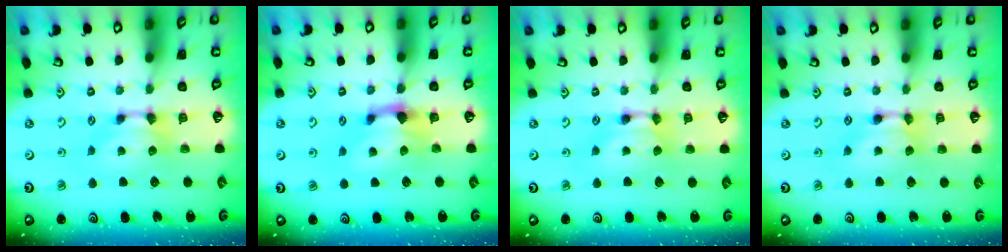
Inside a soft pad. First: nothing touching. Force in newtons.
{"total": 1.4, "press": 0.9, "slide": 1.1}
{"total": 1.7, "press": 1.7, "slide": 0.1}
{"total": 1.6, "press": 1.6, "slide": 0.1}